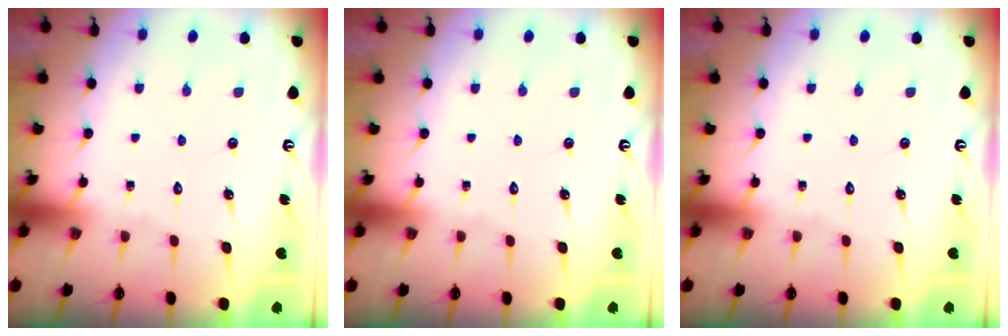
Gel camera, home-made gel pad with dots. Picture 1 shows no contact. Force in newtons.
{"total": 0.0}
{"total": 0.0}